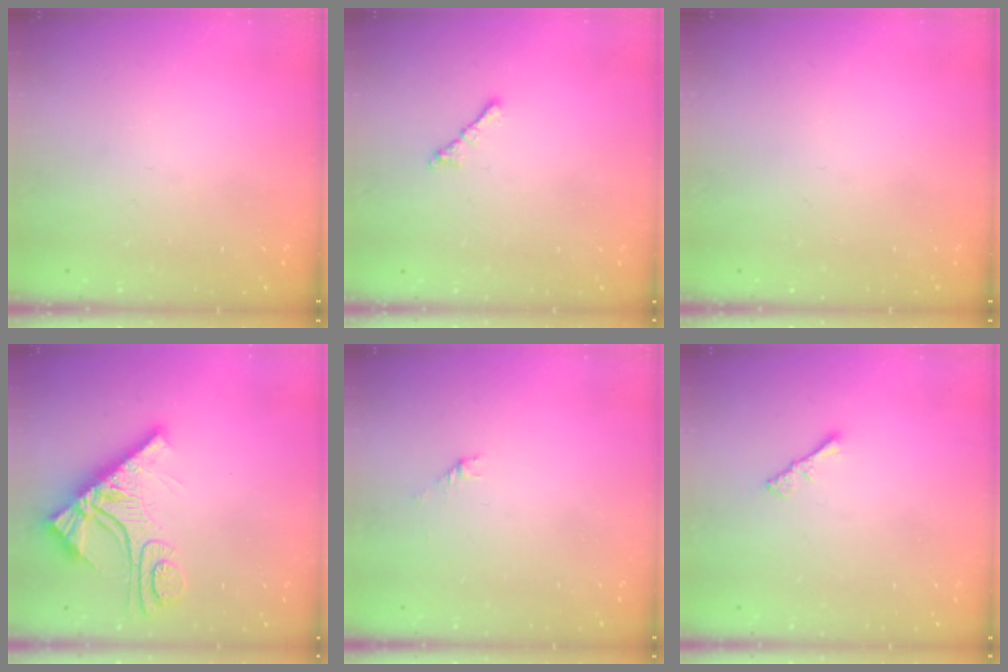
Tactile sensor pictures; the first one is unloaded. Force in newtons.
{"total": 2.1, "press": 2.0, "slide": 0.6}
{"total": 0.0}
{"total": 11.8, "press": 11.8, "slide": 1.2}
{"total": 1.5, "press": 1.4, "slide": 0.5}
{"total": 1.1, "press": 1.1, "slide": 0.4}